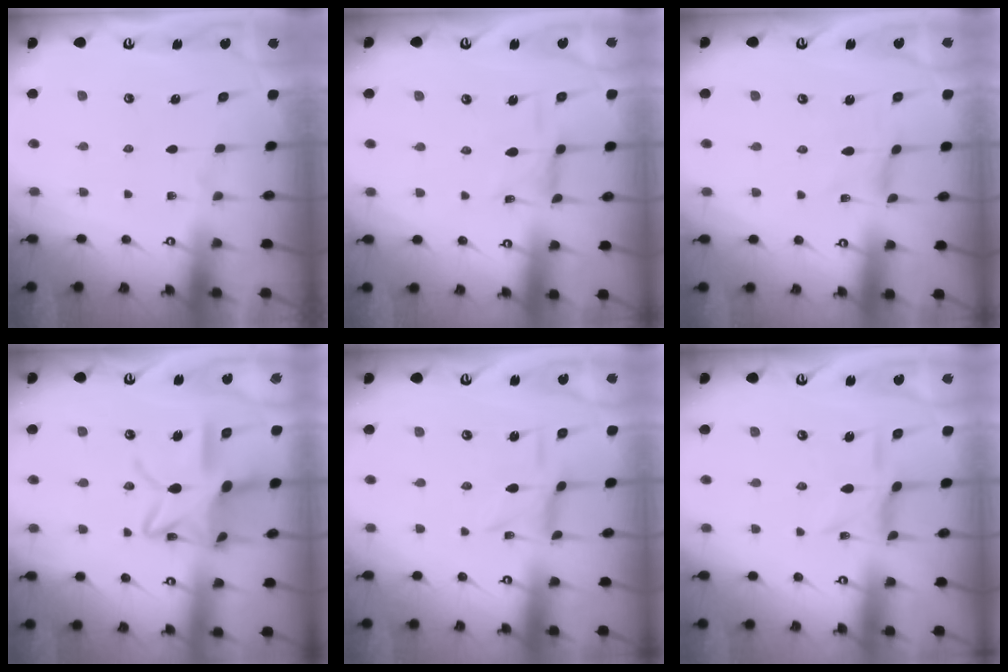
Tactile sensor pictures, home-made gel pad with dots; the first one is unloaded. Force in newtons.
{"total": 5.3, "press": 5.3, "slide": 0.3}
{"total": 0.0}
{"total": 17.3, "press": 17.3, "slide": 1.4}
{"total": 1.6, "press": 1.6, "slide": 0.5}
{"total": 5.9, "press": 5.8, "slide": 0.9}